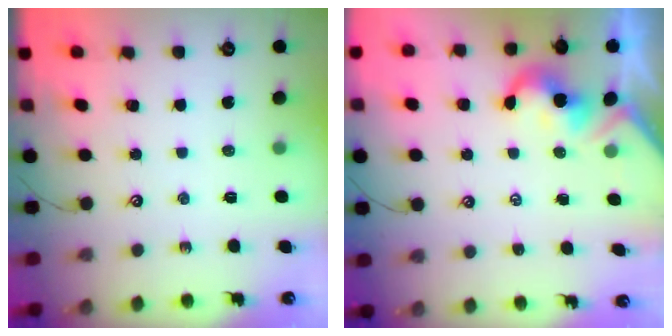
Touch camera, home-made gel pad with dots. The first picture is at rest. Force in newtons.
{"total": 2.2, "press": 2.2, "slide": 0.4}